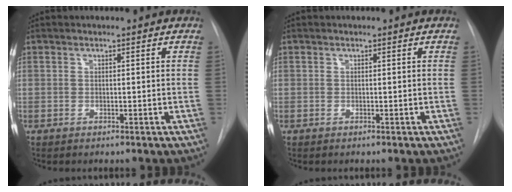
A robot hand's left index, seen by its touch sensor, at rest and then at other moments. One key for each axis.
{"total": 0.0}